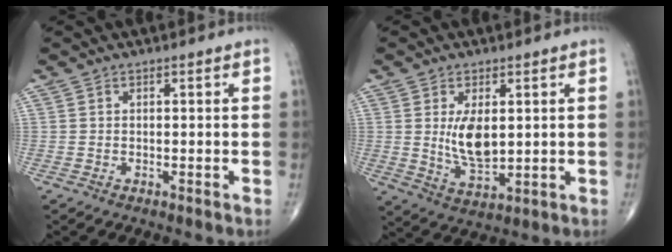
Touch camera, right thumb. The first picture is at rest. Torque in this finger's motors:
{"motor_torque": [0.87, 0.89, 0.43, 0.37, 0.20]}